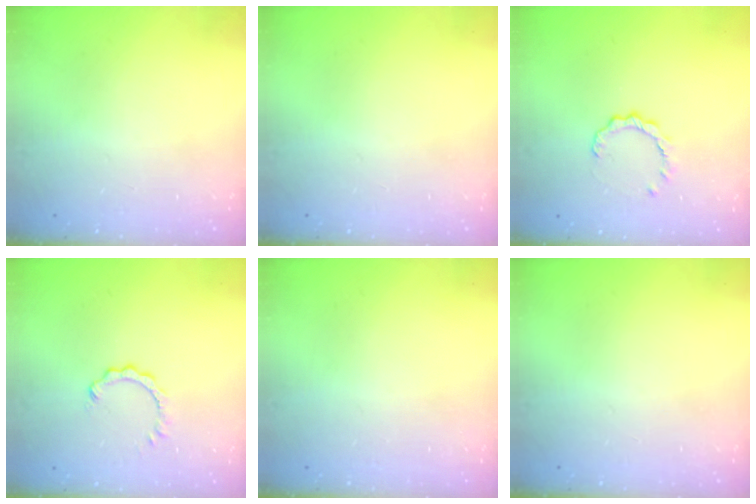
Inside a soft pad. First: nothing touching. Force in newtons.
{"total": 0.0}
{"total": 2.5, "press": 2.5, "slide": 0.3}
{"total": 1.0, "press": 1.0, "slide": 0.2}
{"total": 0.0}
{"total": 0.0}